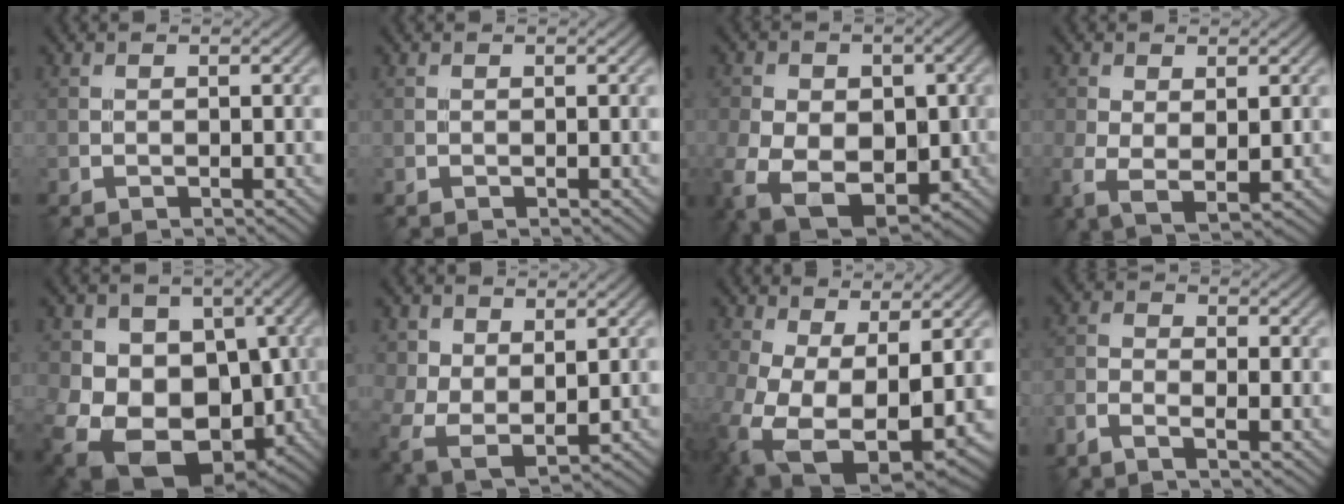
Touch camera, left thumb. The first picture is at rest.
{"total": 0.0}
{"total": 12.9, "force": [-3.4, 9.0, 8.6], "torque": [-0.156, -0.033, -0.038]}
{"total": 5.1, "force": [-0.1, 2.8, 4.2], "torque": [-0.101, -0.013, 0.002]}
{"total": 19.1, "force": [-4.4, 15.4, 10.4], "torque": [-0.195, -0.040, -0.070]}
{"total": 6.0, "force": [2.3, 4.0, 3.9], "torque": [-0.104, -0.015, 0.050]}
{"total": 14.5, "force": [-3.0, 8.3, 11.4], "torque": [-0.270, -0.062, -0.018]}
{"total": 3.2, "force": [-1.9, 0.9, 2.4], "torque": [-0.056, -0.006, -0.048]}